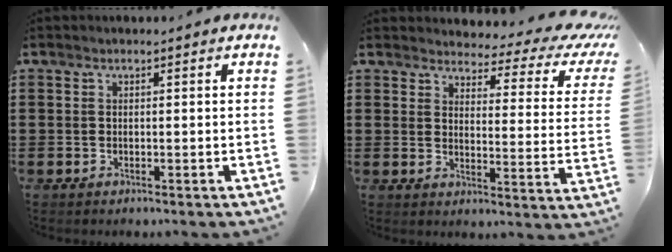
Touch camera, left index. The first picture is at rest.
{"total": 3.9, "force": [3.1, 1.1, 2.0], "torque": [-0.043, -0.027, 0.043]}